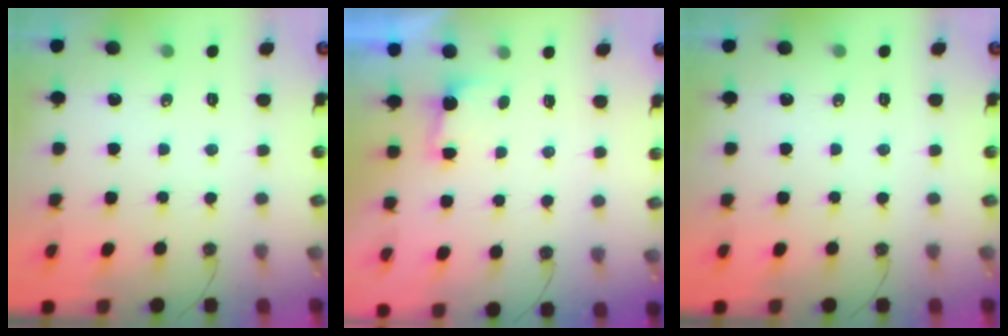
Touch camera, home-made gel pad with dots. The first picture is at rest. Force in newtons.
{"total": 2.1, "press": 1.9, "slide": 0.9}
{"total": 0.0}